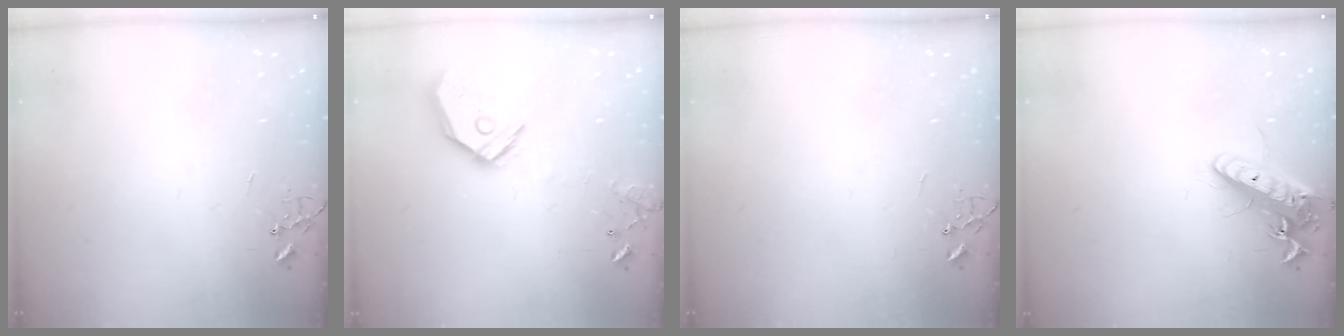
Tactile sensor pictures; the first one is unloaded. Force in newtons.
{"total": 15.9, "press": 15.7, "slide": 2.6}
{"total": 0.0}
{"total": 16.0, "press": 15.7, "slide": 3.1}